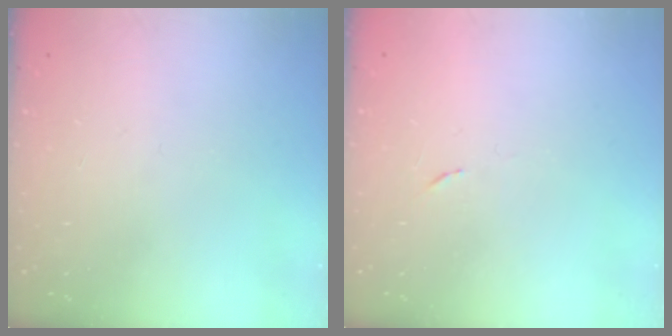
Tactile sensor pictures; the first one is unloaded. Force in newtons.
{"total": 3.5, "press": 3.3, "slide": 1.2}